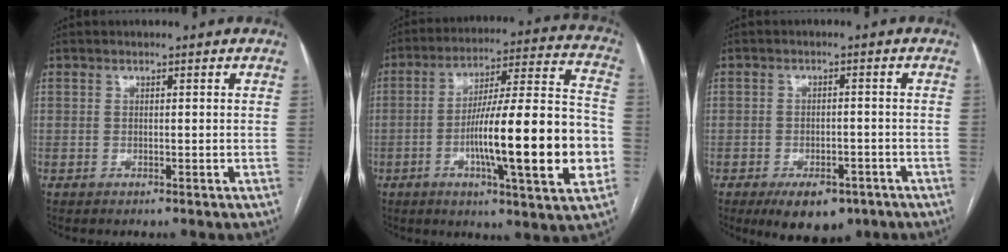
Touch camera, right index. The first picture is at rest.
{"total": 21.6, "force": [-5.0, 1.8, 20.9], "torque": [-0.301, 0.008, -0.074]}
{"total": 8.0, "force": [-5.4, 3.9, 4.4], "torque": [-0.058, 0.000, -0.076]}